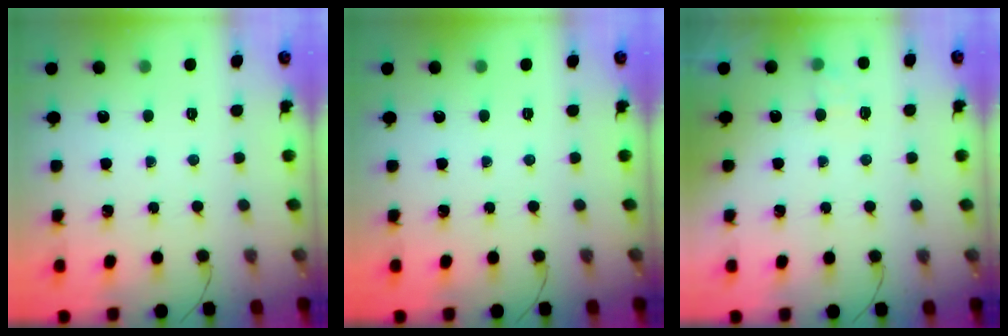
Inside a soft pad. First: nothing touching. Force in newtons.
{"total": 0.0}
{"total": 5.1, "press": 4.8, "slide": 1.5}